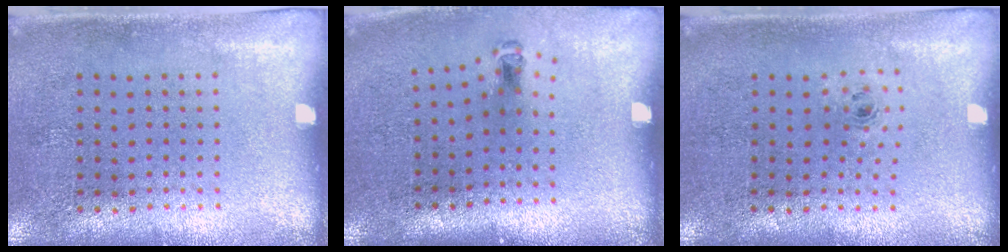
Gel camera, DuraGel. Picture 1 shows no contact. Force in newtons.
{"total": 0.6, "press": 0.3, "slide": 0.5}
{"total": 0.6, "press": 0.3, "slide": 0.5}